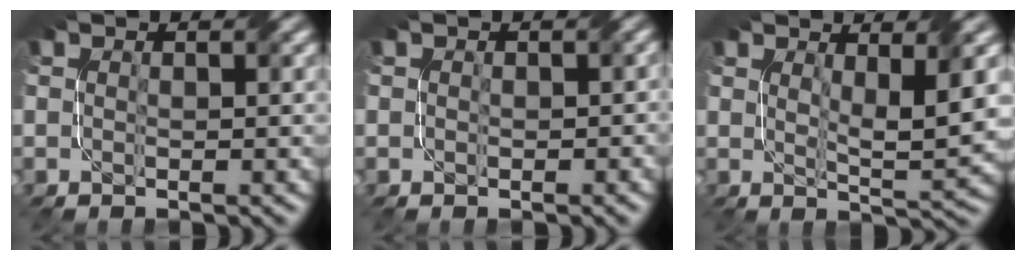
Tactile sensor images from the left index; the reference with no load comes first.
{"total": 0.7, "force": [0.0, 0.7, 0.2], "torque": [-0.001, -0.002, 0.000]}
{"total": 4.6, "force": [1.6, 1.1, 4.1], "torque": [-0.068, -0.011, 0.030]}